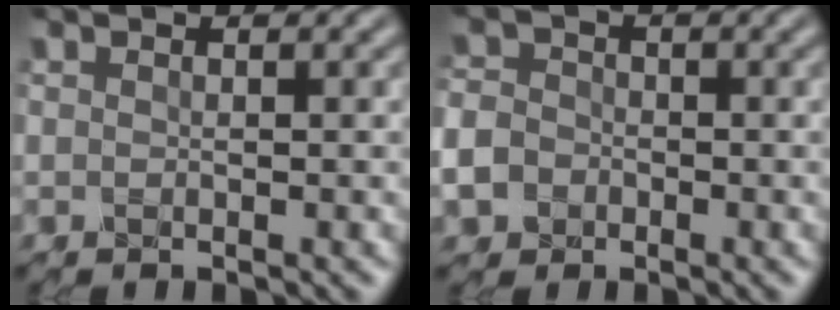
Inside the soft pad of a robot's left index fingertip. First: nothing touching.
{"total": 4.8, "force": [-2.1, 3.9, 1.9], "torque": [-0.038, -0.013, -0.052]}